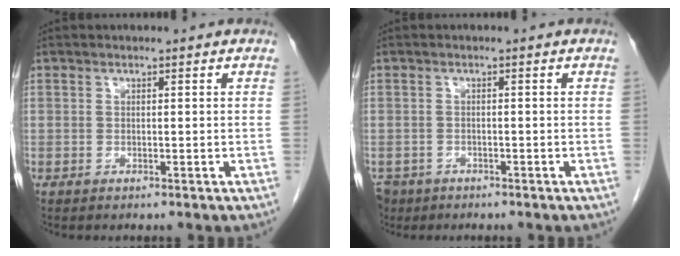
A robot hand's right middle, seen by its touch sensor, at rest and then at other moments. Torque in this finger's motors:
{"motor_torque": [0.45, -0.31, 0.10, 0.01]}